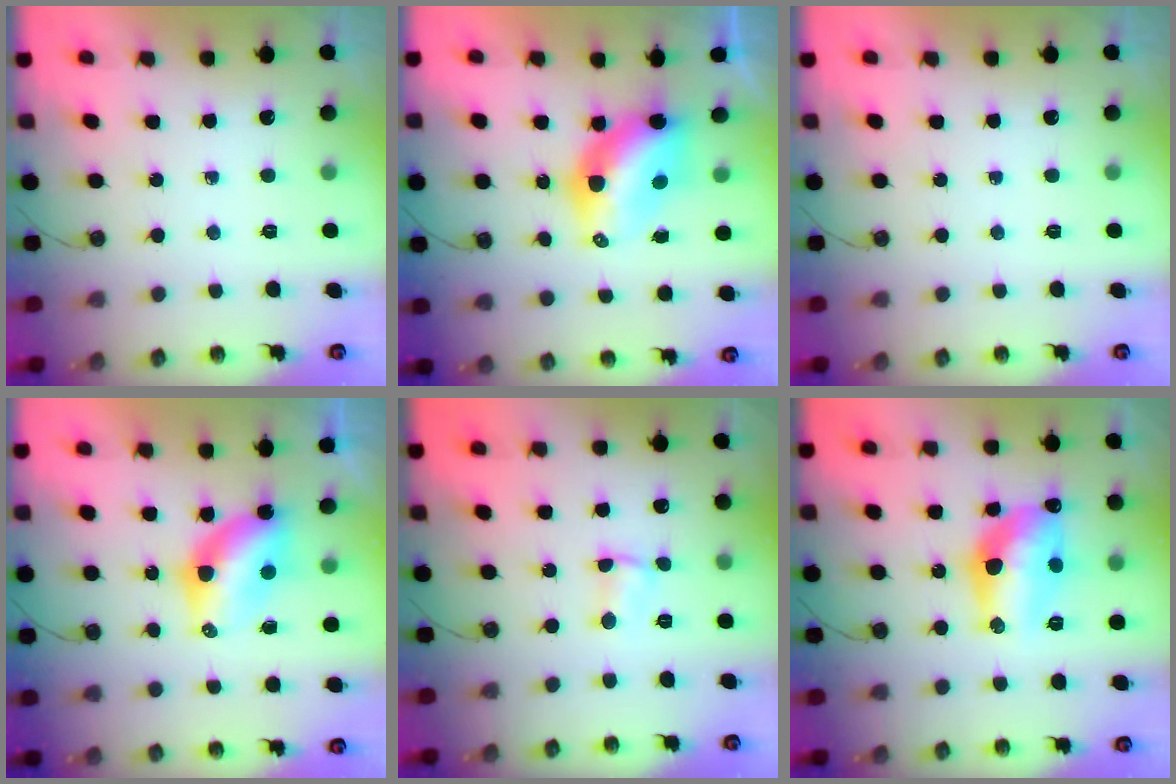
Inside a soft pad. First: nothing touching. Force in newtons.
{"total": 9.4, "press": 9.3, "slide": 0.9}
{"total": 0.0}
{"total": 7.0, "press": 7.0, "slide": 0.5}
{"total": 1.9, "press": 1.9, "slide": 0.3}
{"total": 13.6, "press": 13.6, "slide": 1.2}